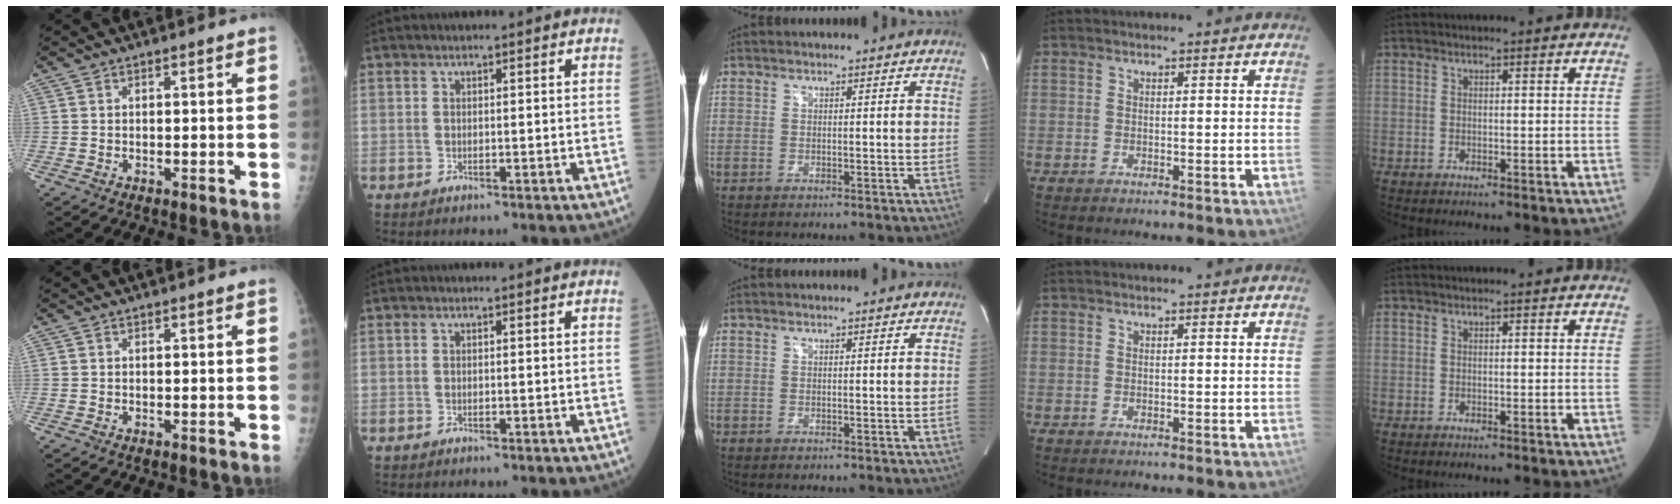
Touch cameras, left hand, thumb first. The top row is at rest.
{}